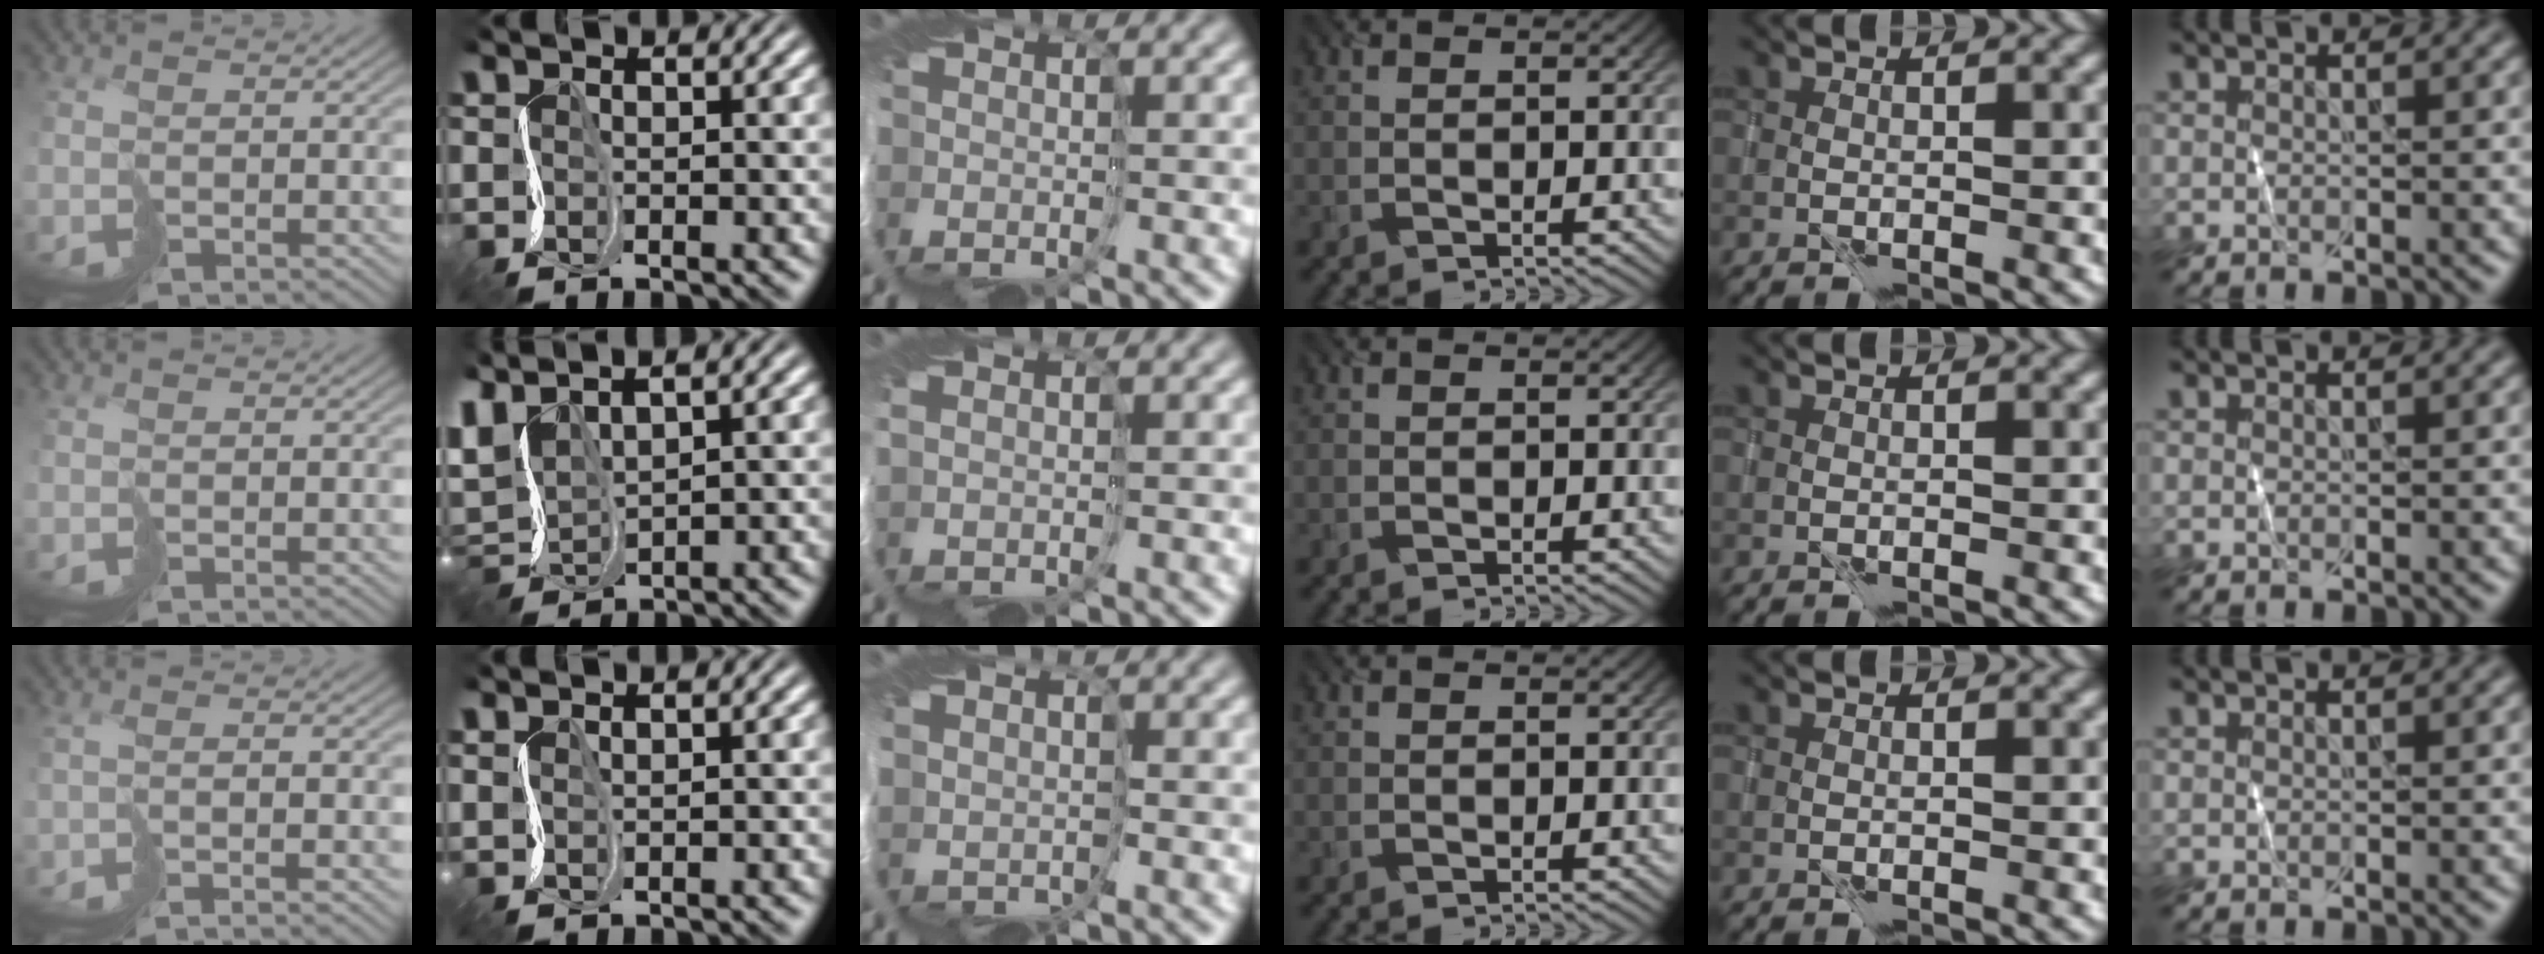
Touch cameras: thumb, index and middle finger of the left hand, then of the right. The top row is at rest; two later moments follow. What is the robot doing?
{"motion": "cut", "object": "tissue"}